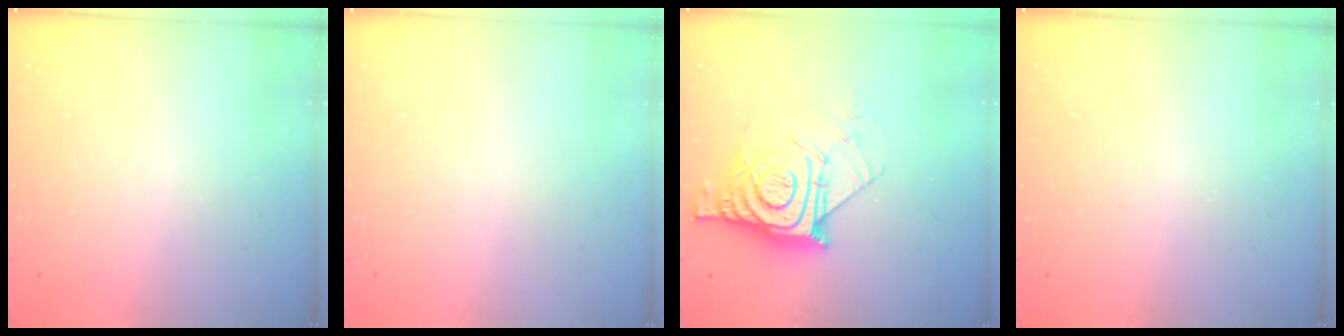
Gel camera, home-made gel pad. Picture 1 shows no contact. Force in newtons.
{"total": 1.6, "press": 1.6, "slide": 0.1}
{"total": 14.0, "press": 13.9, "slide": 1.3}
{"total": 2.7, "press": 2.7, "slide": 0.3}